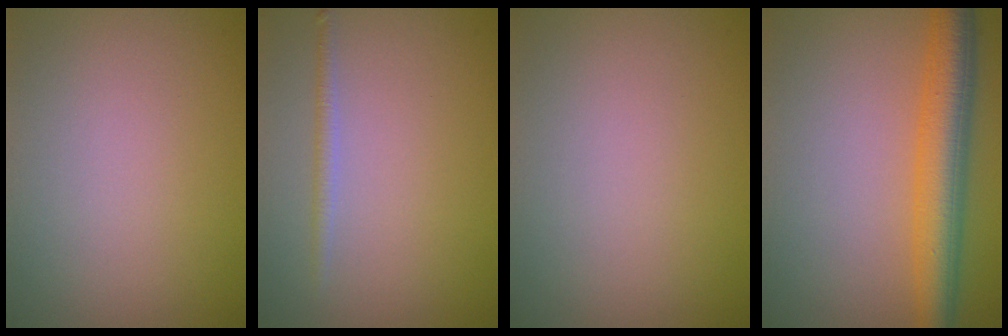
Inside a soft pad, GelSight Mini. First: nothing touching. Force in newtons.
{"total": 1.1, "press": 1.1, "slide": 0.0}
{"total": 0.0}
{"total": 6.0, "press": 6.0, "slide": 0.0}